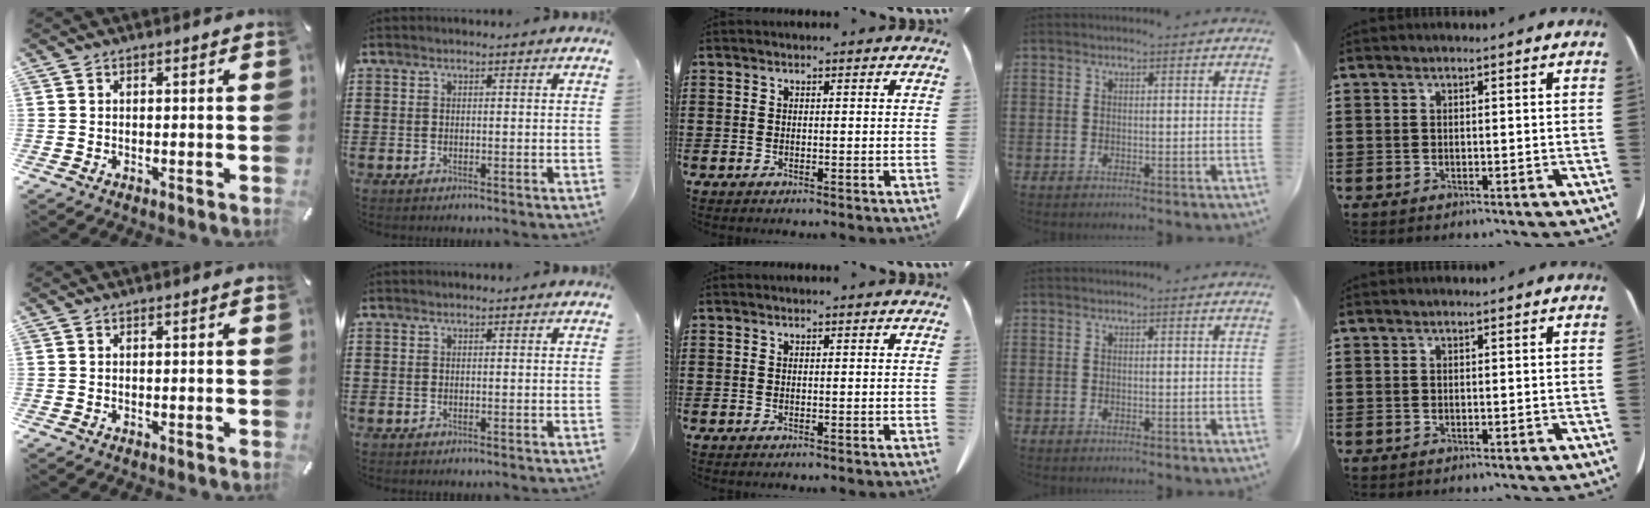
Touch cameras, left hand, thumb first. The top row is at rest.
{}